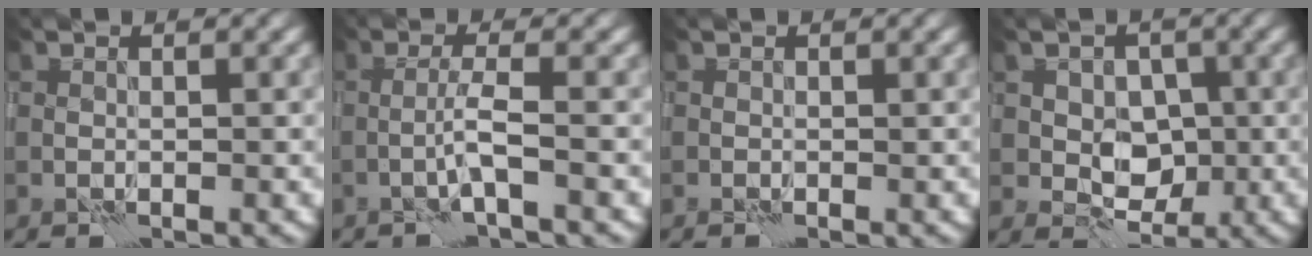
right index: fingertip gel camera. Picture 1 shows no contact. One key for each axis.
{"total": 2.0, "fx": -0.8, "fy": -0.1, "fz": 1.8, "tx": -0.033, "ty": 0.010, "tz": -0.022}
{"total": 0.0}
{"total": 3.6, "fx": 0.1, "fy": 2.9, "fz": 2.1, "tx": -0.020, "ty": -0.003, "tz": 0.003}